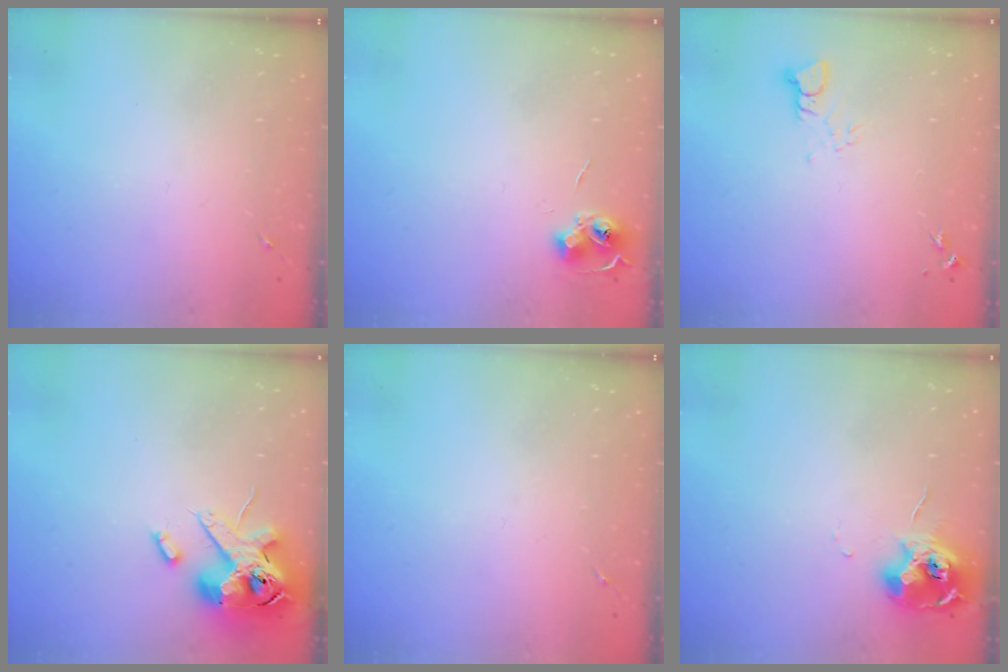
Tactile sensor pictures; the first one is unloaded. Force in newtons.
{"total": 6.8, "press": 6.8, "slide": 0.7}
{"total": 3.4, "press": 3.4, "slide": 0.3}
{"total": 15.3, "press": 15.1, "slide": 2.6}
{"total": 0.0}
{"total": 11.7, "press": 11.6, "slide": 1.0}